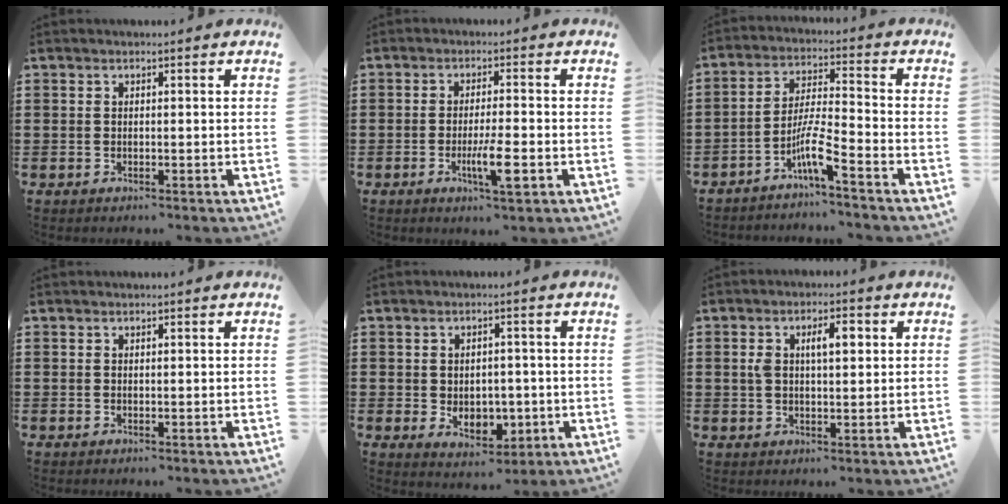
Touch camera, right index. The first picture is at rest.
{"total": 5.9, "force": [-2.1, 0.9, 5.4], "torque": [-0.107, -0.015, -0.038]}
{"total": 6.8, "force": [-4.6, 0.4, 5.1], "torque": [-0.112, -0.010, -0.092]}
{"total": 0.0}
{"total": 4.0, "force": [-0.5, 3.1, 2.6], "torque": [-0.040, 0.003, -0.015]}
{"total": 4.7, "force": [1.1, 2.0, 4.1], "torque": [-0.066, 0.006, 0.012]}